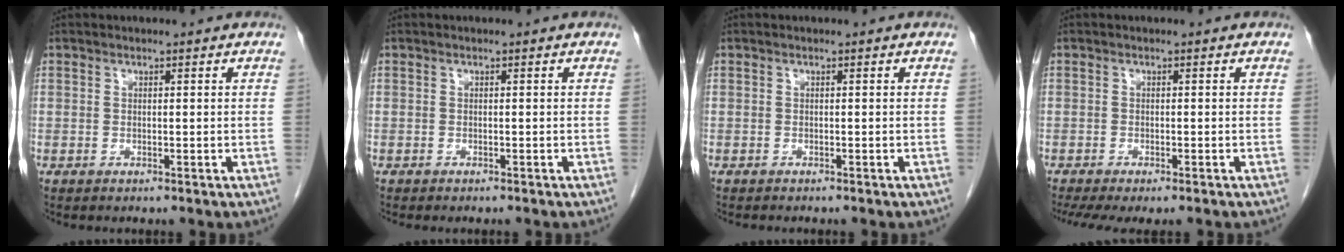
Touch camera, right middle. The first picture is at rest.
{"total": 1.7, "force": [-1.5, 0.4, 0.7], "torque": [-0.014, -0.004, -0.017]}
{"total": 1.6, "force": [-1.4, 0.3, 0.7], "torque": [-0.014, -0.004, -0.016]}
{"total": 7.7, "force": [-6.2, 1.8, 4.2], "torque": [-0.063, -0.006, -0.094]}